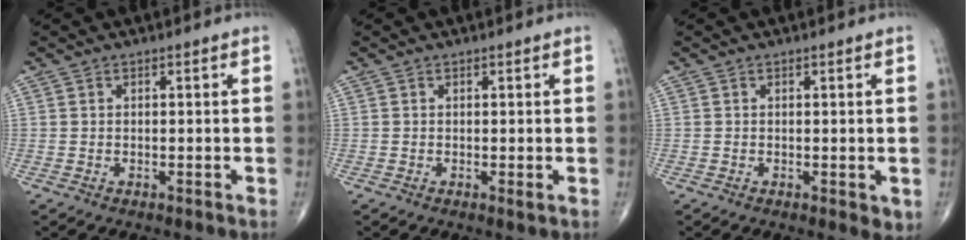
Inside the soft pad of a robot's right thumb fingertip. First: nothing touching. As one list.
[{"total": 0.5, "force": [0.1, 0.1, 0.5], "torque": [-0.009, -0.003, -0.002]}, {"total": 2.1, "force": [-0.3, 0.9, 1.8], "torque": [-0.017, -0.005, -0.004]}]